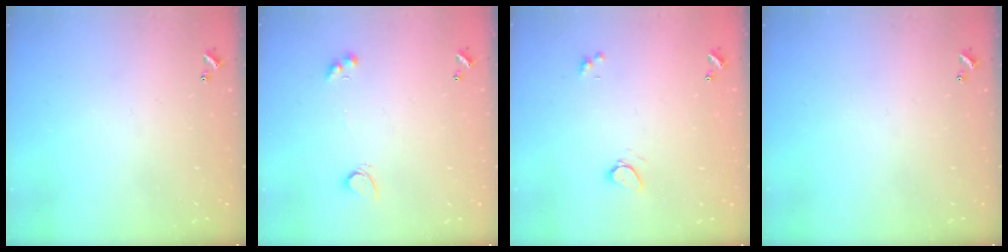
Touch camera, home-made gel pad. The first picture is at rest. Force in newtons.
{"total": 4.1, "press": 3.7, "slide": 1.6}
{"total": 1.3, "press": 1.3, "slide": 0.2}
{"total": 0.0}